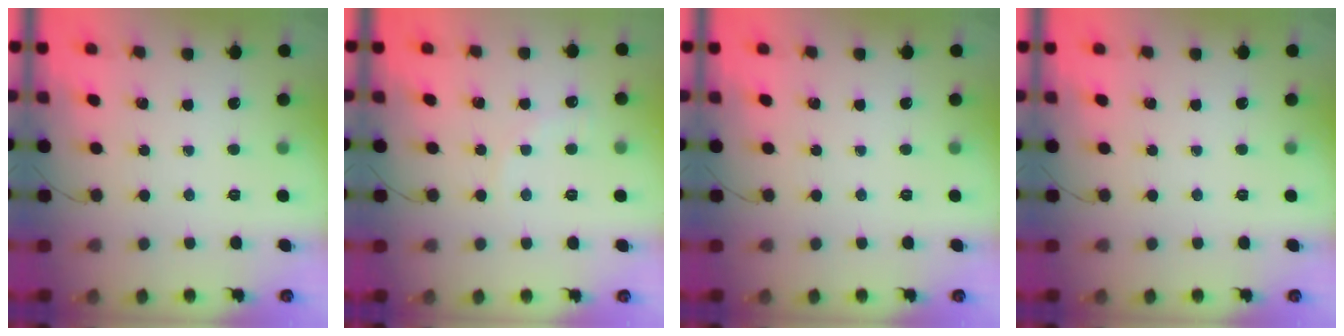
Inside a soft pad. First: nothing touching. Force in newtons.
{"total": 4.2, "press": 3.9, "slide": 1.3}
{"total": 0.0}
{"total": 0.0}